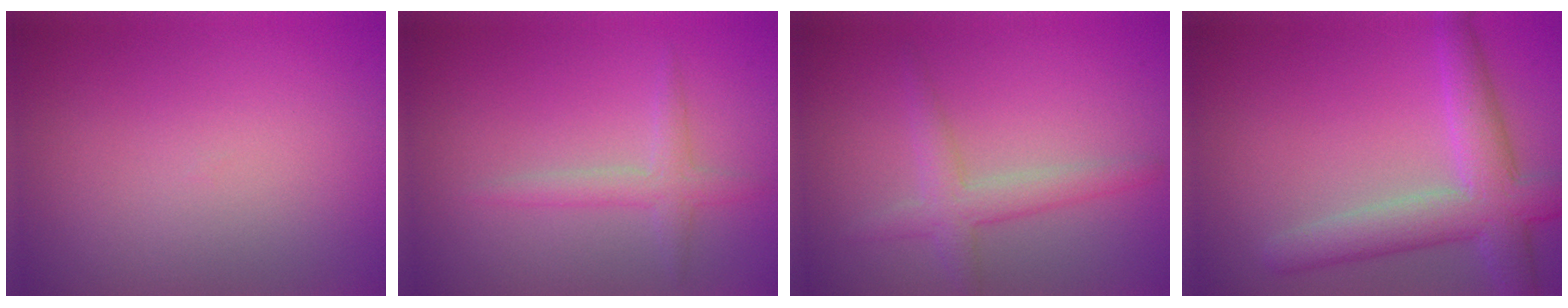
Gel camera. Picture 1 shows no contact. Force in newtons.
{"total": 2.0, "press": 2.0, "slide": 0.1}
{"total": 1.9, "press": 1.8, "slide": 0.3}
{"total": 5.8, "press": 5.8, "slide": 0.3}